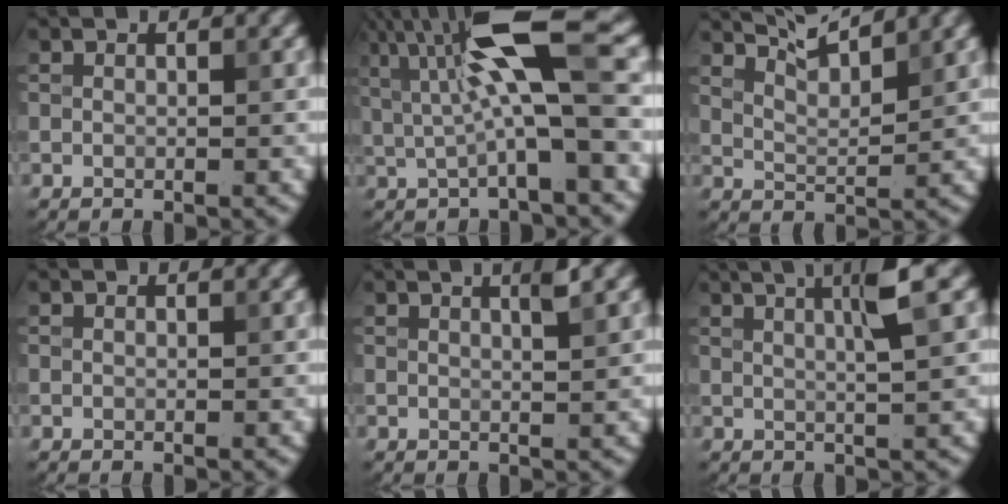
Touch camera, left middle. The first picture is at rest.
{"total": 9.1, "force": [1.5, 2.1, 8.7], "torque": [-0.153, 0.003, 0.024]}
{"total": 3.8, "force": [3.2, 0.6, 2.1], "torque": [-0.039, 0.005, 0.048]}
{"total": 0.0}
{"total": 1.2, "force": [0.4, 0.2, 1.2], "torque": [-0.005, 0.004, 0.002]}
{"total": 3.6, "force": [1.1, 0.5, 3.4], "torque": [-0.048, 0.009, 0.017]}